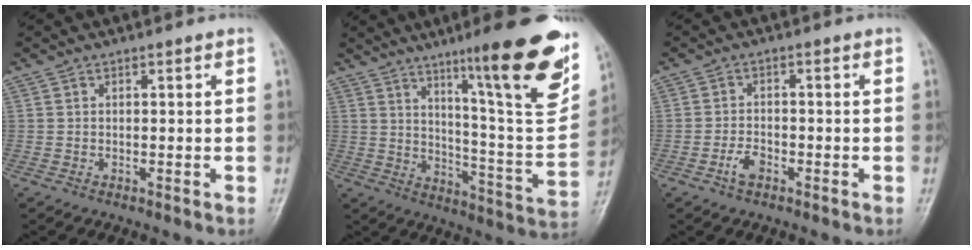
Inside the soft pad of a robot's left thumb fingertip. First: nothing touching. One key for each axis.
{"total": 23.5, "fx": 13.6, "fy": 3.3, "fz": 18.9, "tx": -0.234, "ty": -0.068, "tz": 0.208}
{"total": 3.0, "fx": -1.7, "fy": 1.7, "fz": 1.9, "tx": -0.035, "ty": 0.012, "tz": -0.032}